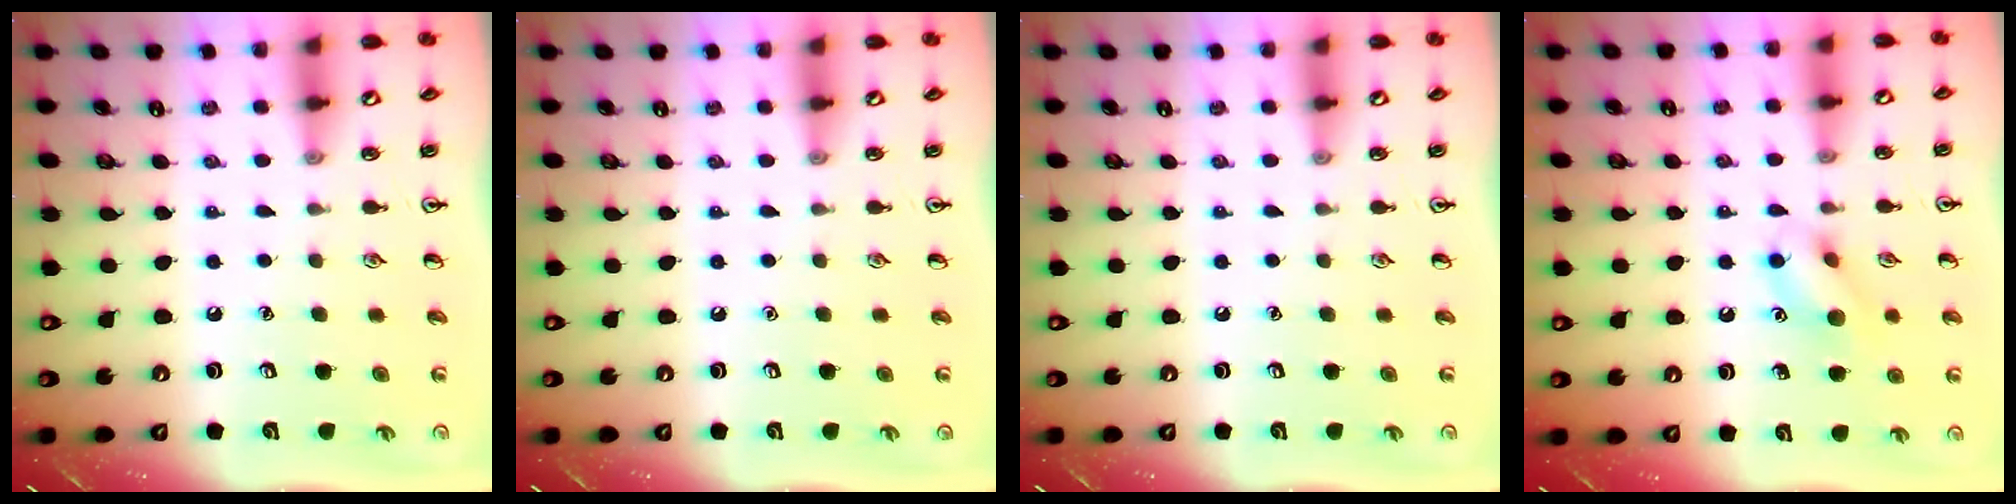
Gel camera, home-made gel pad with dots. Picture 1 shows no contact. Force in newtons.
{"total": 0.0}
{"total": 0.0}
{"total": 9.9, "press": 9.9, "slide": 0.7}